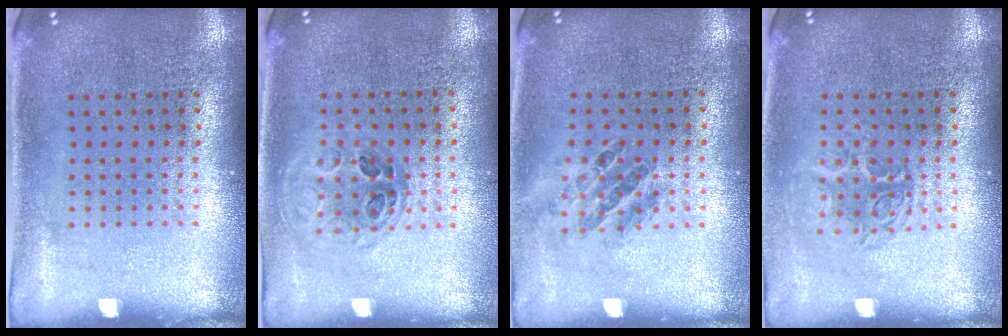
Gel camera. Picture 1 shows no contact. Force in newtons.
{"total": 0.9, "press": 0.9, "slide": 0.2}
{"total": 1.0, "press": 0.8, "slide": 0.5}
{"total": 1.1, "press": 1.0, "slide": 0.5}